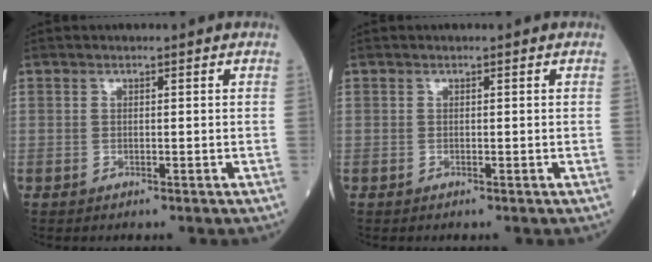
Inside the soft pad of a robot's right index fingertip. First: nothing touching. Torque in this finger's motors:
{"motor_torque": [0.00, 0.00, 0.00, -0.01]}